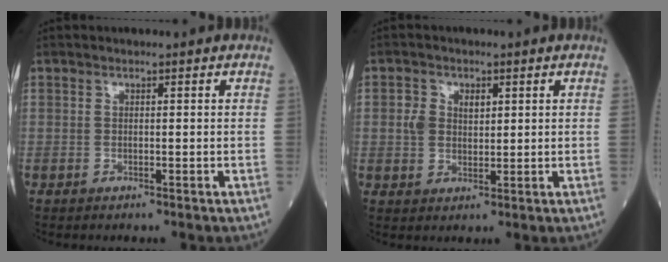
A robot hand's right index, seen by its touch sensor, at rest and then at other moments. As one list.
[{"total": 4.1, "force": [1.1, 2.9, 2.6], "torque": [-0.047, 0.013, 0.021]}]